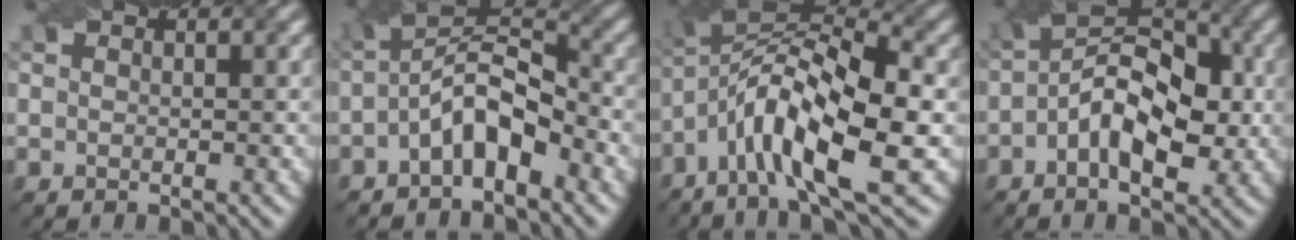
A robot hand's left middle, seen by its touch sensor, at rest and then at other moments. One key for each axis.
{"total": 5.8, "fx": -2.2, "fy": 2.7, "fz": 4.6, "tx": -0.079, "ty": 0.016, "tz": -0.045}
{"total": 10.8, "fx": -3.3, "fy": 3.3, "fz": 9.7, "tx": -0.169, "ty": 0.016, "tz": -0.065}
{"total": 8.5, "fx": -0.8, "fy": 4.6, "fz": 7.1, "tx": -0.114, "ty": 0.021, "tz": -0.025}